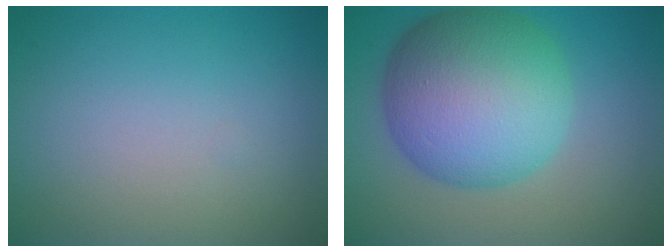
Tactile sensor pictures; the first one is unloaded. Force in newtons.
{"total": 12.2, "press": 12.2, "slide": 0.2}